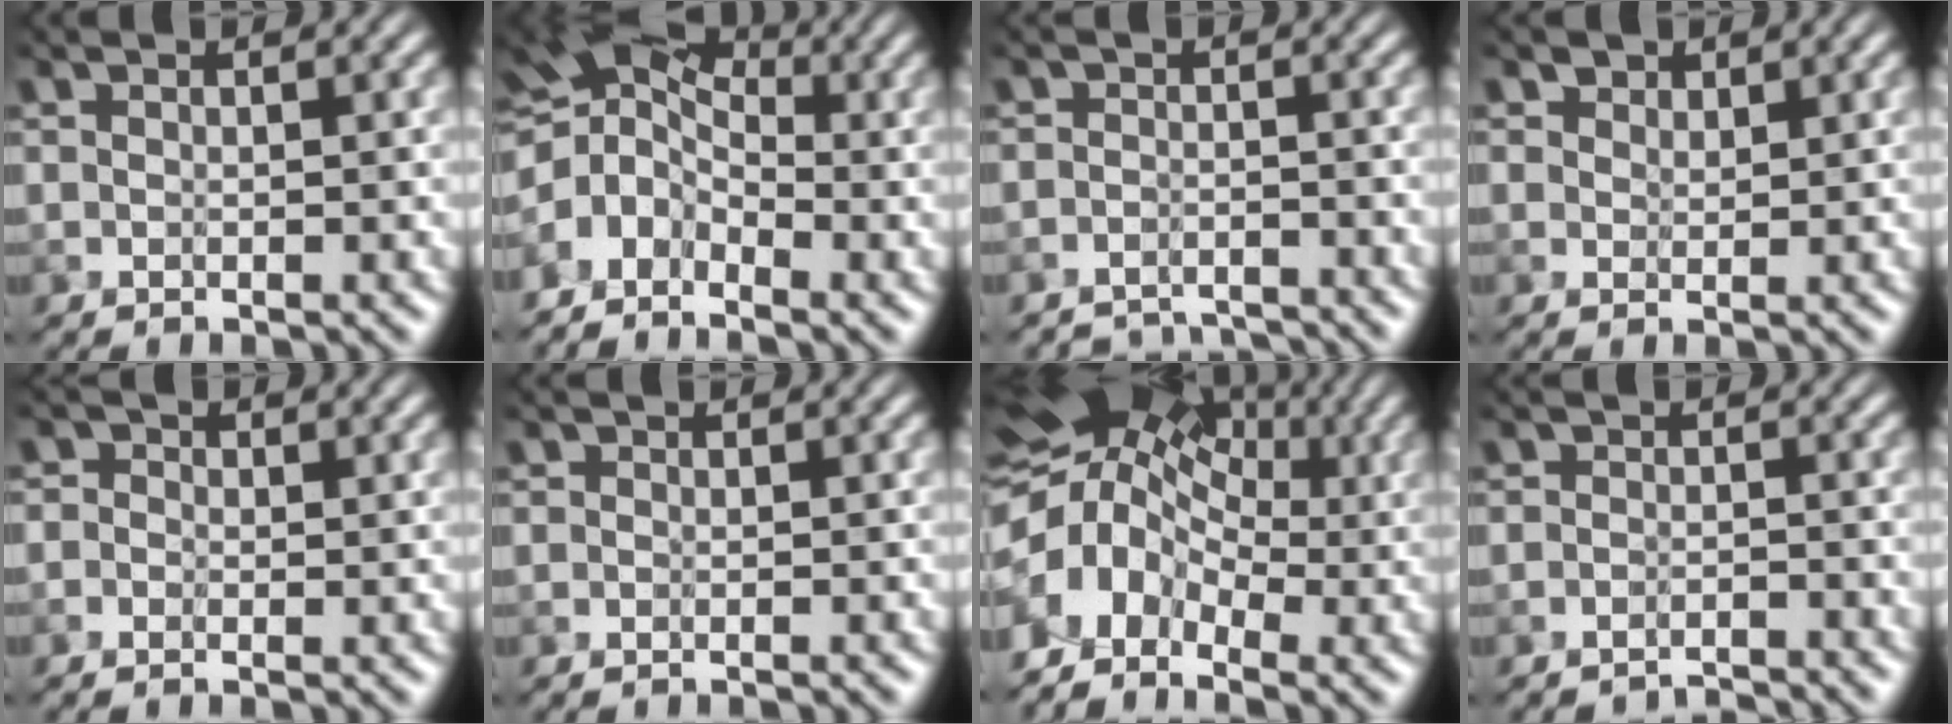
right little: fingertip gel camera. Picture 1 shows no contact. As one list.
[{"total": 5.7, "force": [-1.9, 4.0, 3.6], "torque": [-0.049, 0.011, -0.045]}, {"total": 4.2, "force": [-4.1, 0.6, 0.3], "torque": [0.007, -0.007, -0.065]}, {"total": 1.2, "force": [0.9, 0.8, 0.1], "torque": [-0.002, -0.010, 0.021]}, {"total": 0.9, "force": [-0.1, 0.9, 0.3], "torque": [0.001, -0.006, -0.012]}, {"total": 0.6, "force": [-0.6, 0.0, -0.1], "torque": [0.007, -0.004, -0.005]}, {"total": 11.2, "force": [-0.7, 8.4, 7.4], "torque": [-0.105, 0.013, -0.016]}, {"total": 2.6, "force": [-2.6, 0.1, 0.1], "torque": [0.010, -0.001, -0.037]}]